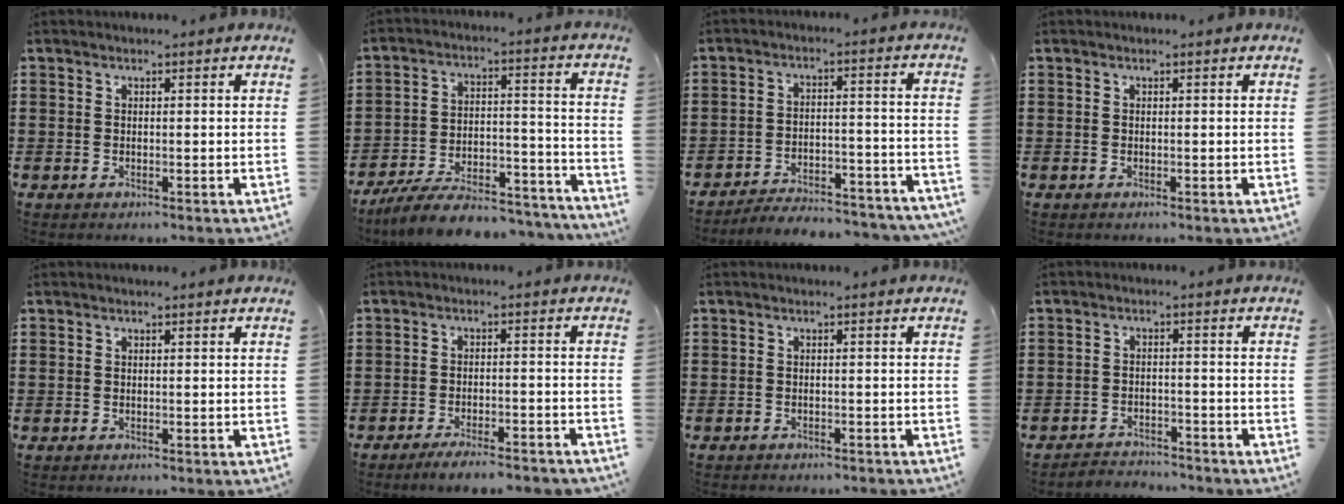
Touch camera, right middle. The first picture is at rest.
{"total": 9.0, "force": [-8.2, 1.6, 3.4], "torque": [-0.049, 0.025, -0.156]}
{"total": 5.0, "force": [-4.9, 0.5, 1.0], "torque": [-0.018, 0.007, -0.099]}
{"total": 0.0}
{"total": 0.0}
{"total": 4.4, "force": [-4.0, 0.1, 1.8], "torque": [-0.035, -0.004, -0.078]}
{"total": 1.0, "force": [-1.0, 0.3, -0.1], "torque": [0.000, 0.004, -0.023]}
{"total": 3.3, "force": [-3.2, 0.7, -0.4], "torque": [-0.002, 0.001, -0.071]}